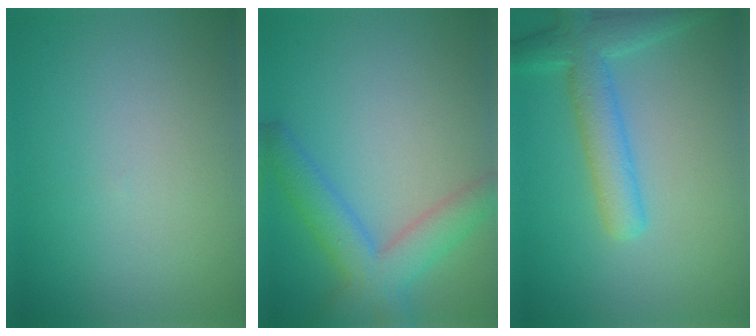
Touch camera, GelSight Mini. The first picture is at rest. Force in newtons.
{"total": 5.2, "press": 5.2, "slide": 0.2}
{"total": 4.6, "press": 4.6, "slide": 0.2}